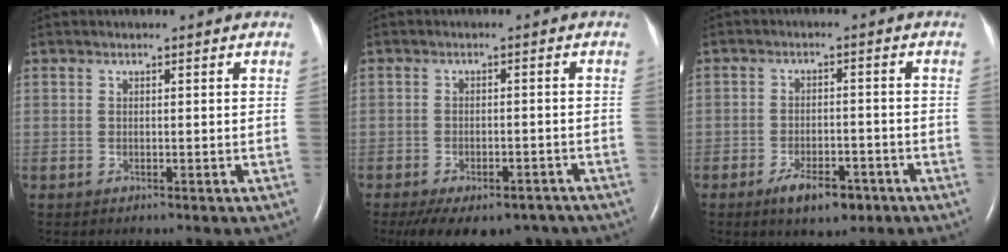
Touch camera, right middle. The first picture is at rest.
{"total": 13.1, "force": [-9.5, 6.3, 6.4], "torque": [-0.120, -0.007, -0.124]}
{"total": 6.1, "force": [-3.9, 2.5, 4.0], "torque": [-0.072, -0.002, -0.056]}